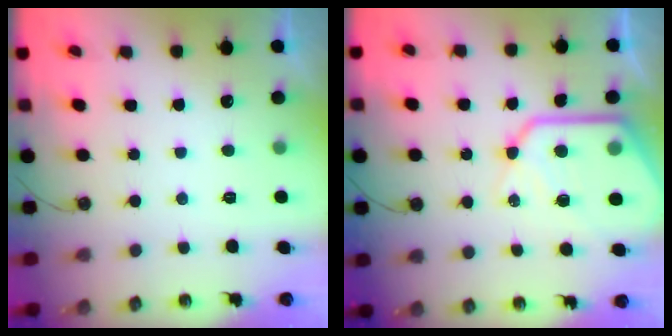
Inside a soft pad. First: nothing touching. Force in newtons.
{"total": 17.9, "press": 17.8, "slide": 1.8}